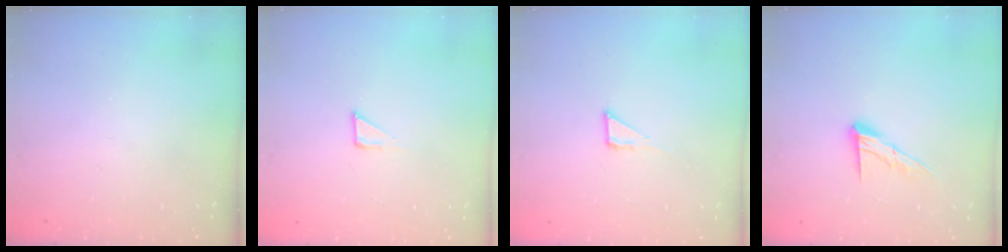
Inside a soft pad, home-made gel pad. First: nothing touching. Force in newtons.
{"total": 2.1, "press": 2.1, "slide": 0.1}
{"total": 3.6, "press": 3.6, "slide": 0.3}
{"total": 10.7, "press": 10.6, "slide": 1.3}